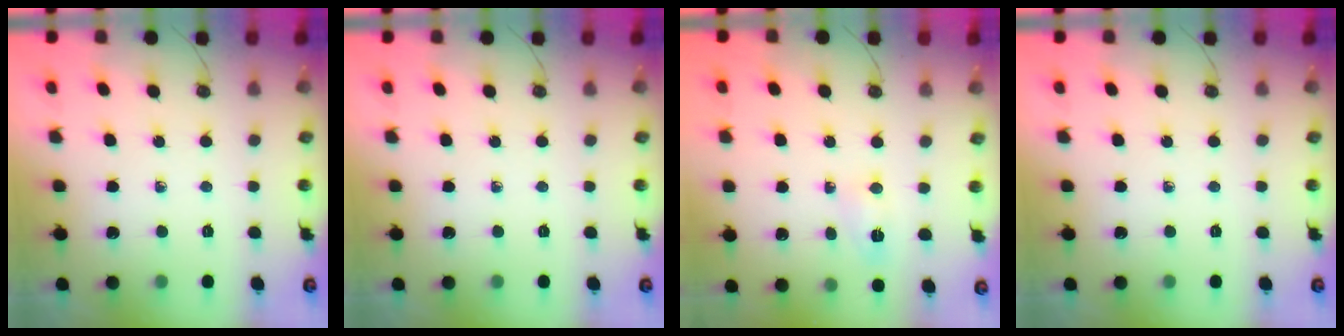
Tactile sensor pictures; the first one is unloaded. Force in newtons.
{"total": 0.0}
{"total": 3.0, "press": 2.8, "slide": 1.1}
{"total": 0.0}